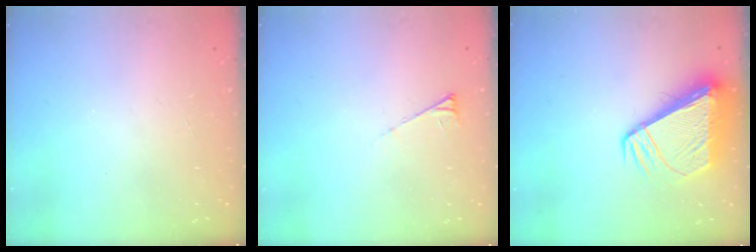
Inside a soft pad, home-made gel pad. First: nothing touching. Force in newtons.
{"total": 3.5, "press": 3.5, "slide": 0.6}
{"total": 10.0, "press": 9.9, "slide": 1.1}